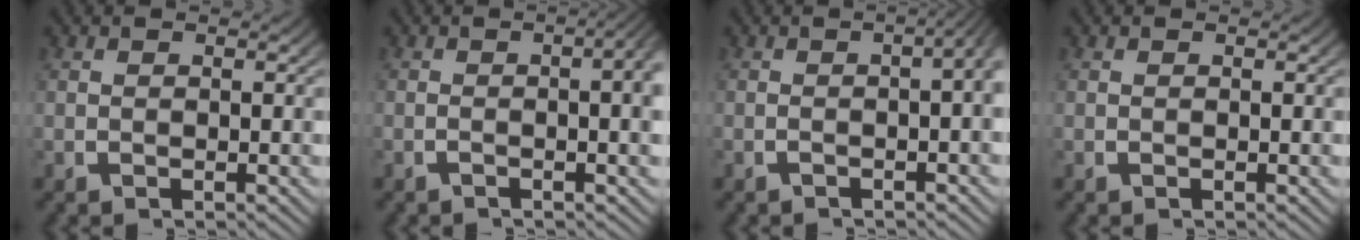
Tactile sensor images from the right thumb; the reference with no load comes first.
{"total": 5.2, "force": [0.0, 1.9, 4.8], "torque": [-0.049, 0.016, -0.014]}
{"total": 4.8, "force": [0.2, 2.3, 4.2], "torque": [-0.041, 0.025, -0.017]}
{"total": 0.0}